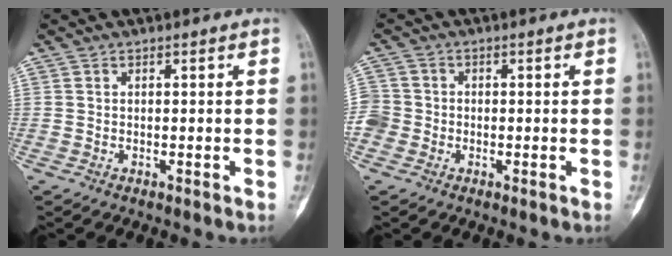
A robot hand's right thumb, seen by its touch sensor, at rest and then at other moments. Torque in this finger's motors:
{"motor_torque": [0.00, 0.00, 0.04, 0.03, -0.01]}